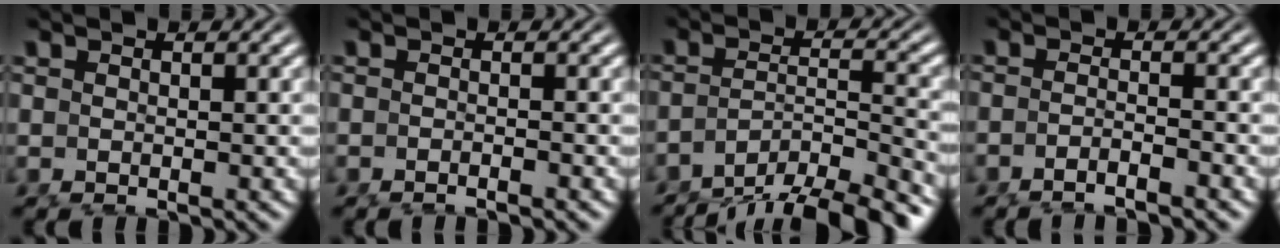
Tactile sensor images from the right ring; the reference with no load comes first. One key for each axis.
{"total": 1.3, "fx": -1.2, "fy": -0.3, "fz": 0.3, "tx": -0.004, "ty": 0.001, "tz": -0.022}
{"total": 9.0, "fx": -6.5, "fy": 3.8, "fz": 4.9, "tx": -0.072, "ty": -0.040, "tz": -0.087}
{"total": 2.6, "fx": -2.3, "fy": -0.3, "fz": 1.1, "tx": -0.021, "ty": -0.006, "tz": -0.039}